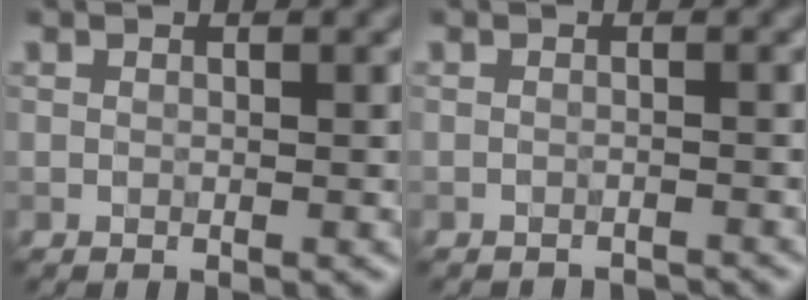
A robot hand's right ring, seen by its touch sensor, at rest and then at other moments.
{"total": 2.5, "force": [-2.5, 0.1, 0.4], "torque": [0.000, -0.005, -0.036]}